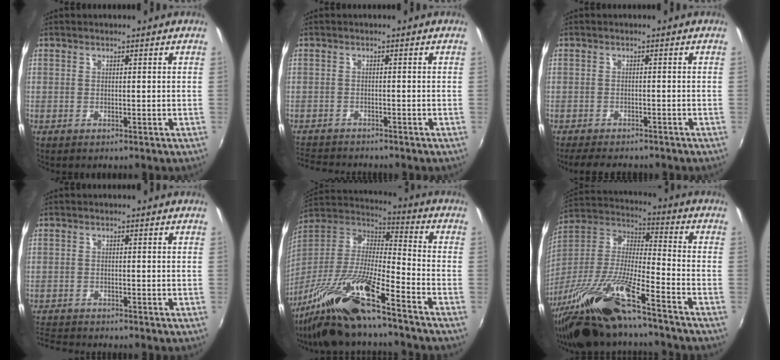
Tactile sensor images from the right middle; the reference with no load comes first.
{"total": 6.0, "force": [-5.8, 1.1, 1.4], "torque": [-0.050, -0.012, -0.100]}
{"total": 6.6, "force": [-5.7, 1.9, 2.7], "torque": [-0.067, -0.013, -0.088]}
{"total": 4.8, "force": [-4.7, 0.3, 1.0], "torque": [-0.040, -0.017, -0.090]}
{"total": 17.9, "force": [-12.9, 1.5, 12.3], "torque": [-0.244, -0.013, -0.255]}
{"total": 21.8, "force": [-15.9, 2.5, 14.7], "torque": [-0.273, -0.028, -0.298]}